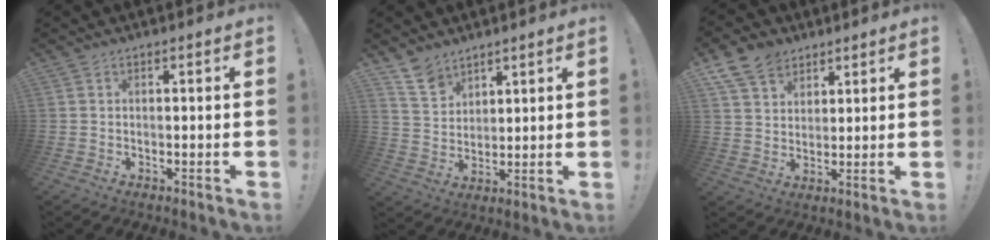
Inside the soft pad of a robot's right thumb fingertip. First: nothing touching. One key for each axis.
{"total": 8.5, "fx": 6.6, "fy": 4.8, "fz": 2.2, "tx": -0.044, "ty": -0.042, "tz": 0.131}
{"total": 9.9, "fx": 6.3, "fy": 6.8, "fz": 3.5, "tx": -0.067, "ty": -0.033, "tz": 0.127}